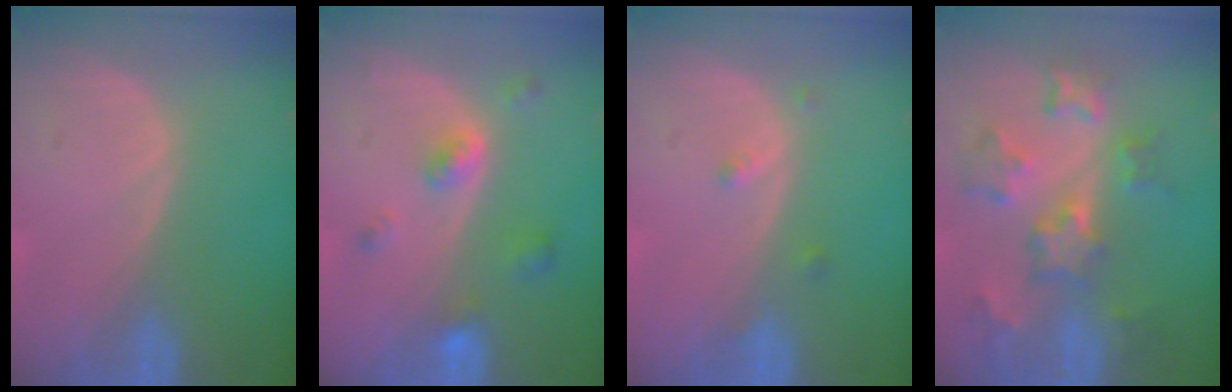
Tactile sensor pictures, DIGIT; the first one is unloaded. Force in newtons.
{"total": 4.4, "press": 4.1, "slide": 1.7}
{"total": 1.6, "press": 1.3, "slide": 0.8}
{"total": 8.7, "press": 7.8, "slide": 3.9}